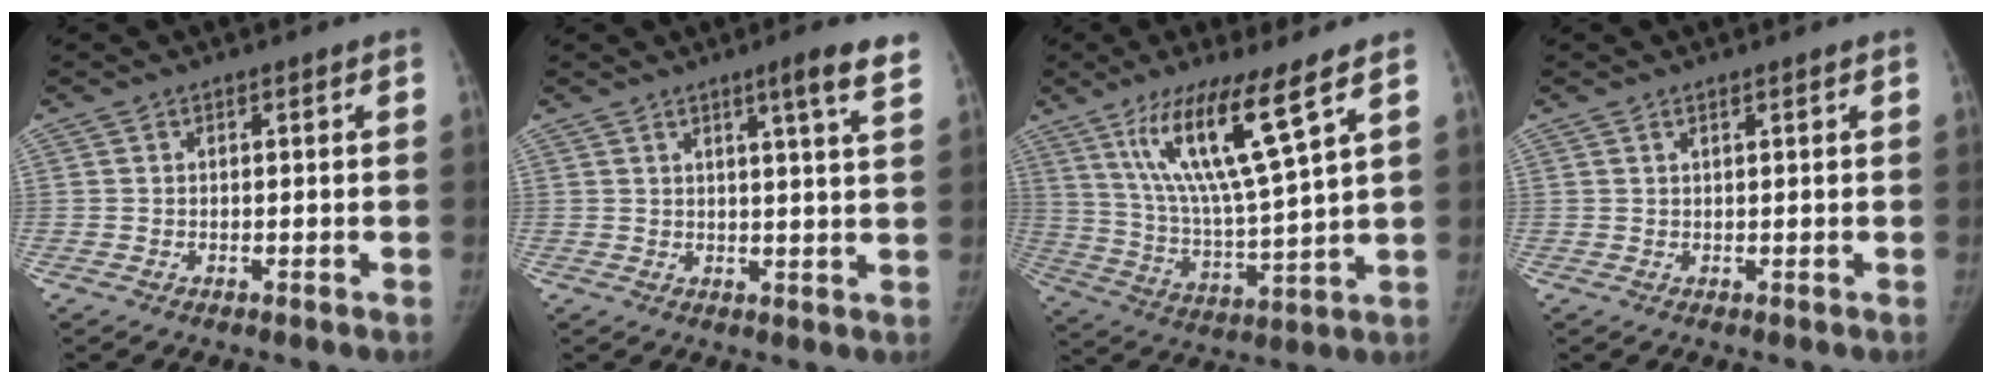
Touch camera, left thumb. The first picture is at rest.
{"total": 7.0, "force": [4.5, -0.2, 5.3], "torque": [-0.068, -0.023, 0.056]}
{"total": 16.0, "force": [8.8, 0.9, 13.3], "torque": [-0.252, -0.050, 0.170]}
{"total": 0.7, "force": [0.5, -0.1, 0.5], "torque": [-0.015, -0.004, 0.013]}